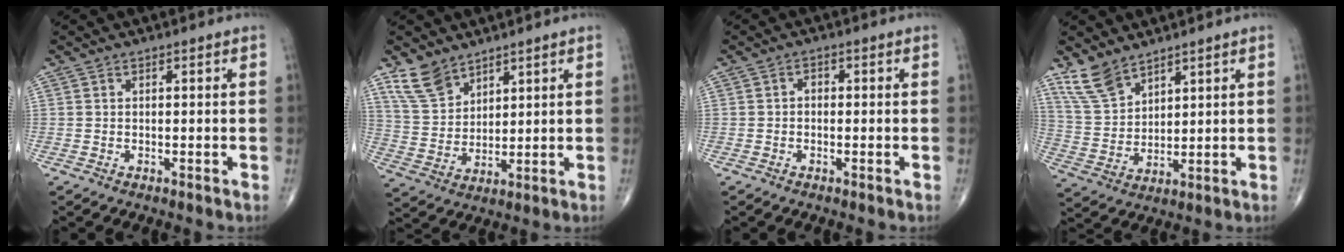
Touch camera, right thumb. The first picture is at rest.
{"total": 8.0, "force": [5.9, 4.5, 3.0], "torque": [-0.045, -0.027, 0.128]}
{"total": 1.3, "force": [-0.2, 1.0, 0.9], "torque": [-0.004, 0.006, -0.008]}
{"total": 8.0, "force": [6.3, 3.7, 3.4], "torque": [-0.060, -0.028, 0.139]}